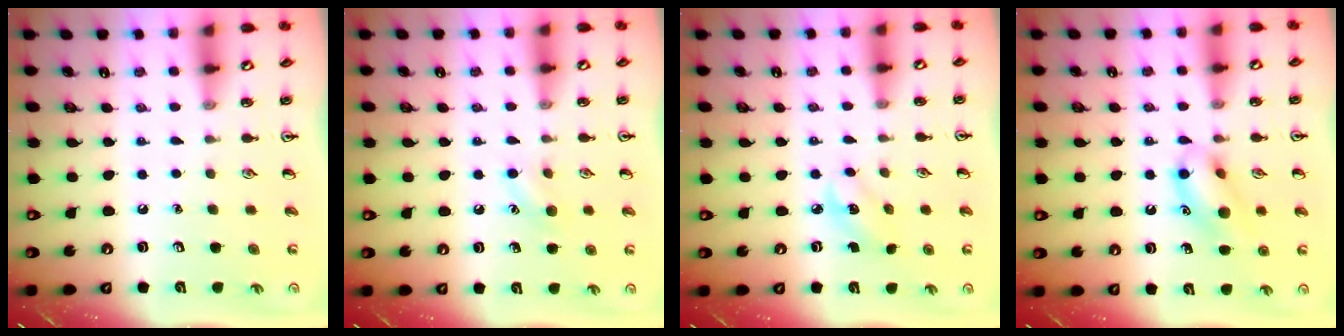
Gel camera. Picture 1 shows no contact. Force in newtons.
{"total": 7.1, "press": 6.8, "slide": 2.1}
{"total": 2.8, "press": 2.7, "slide": 0.9}
{"total": 12.2, "press": 12.0, "slide": 2.2}